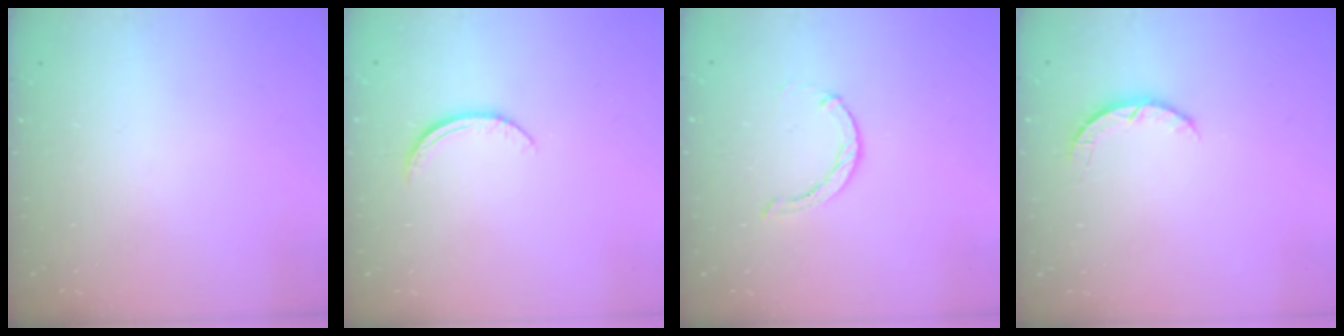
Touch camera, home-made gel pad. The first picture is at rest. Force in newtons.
{"total": 7.2, "press": 7.1, "slide": 0.8}
{"total": 0.0}
{"total": 2.7, "press": 2.7, "slide": 0.4}